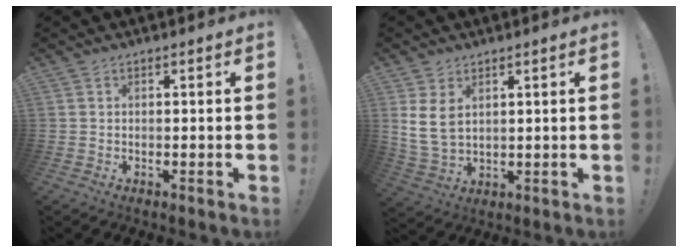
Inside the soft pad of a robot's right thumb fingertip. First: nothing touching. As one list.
[{"total": 7.7, "force": [2.7, 5.0, 5.2], "torque": [-0.095, -0.014, 0.052]}]